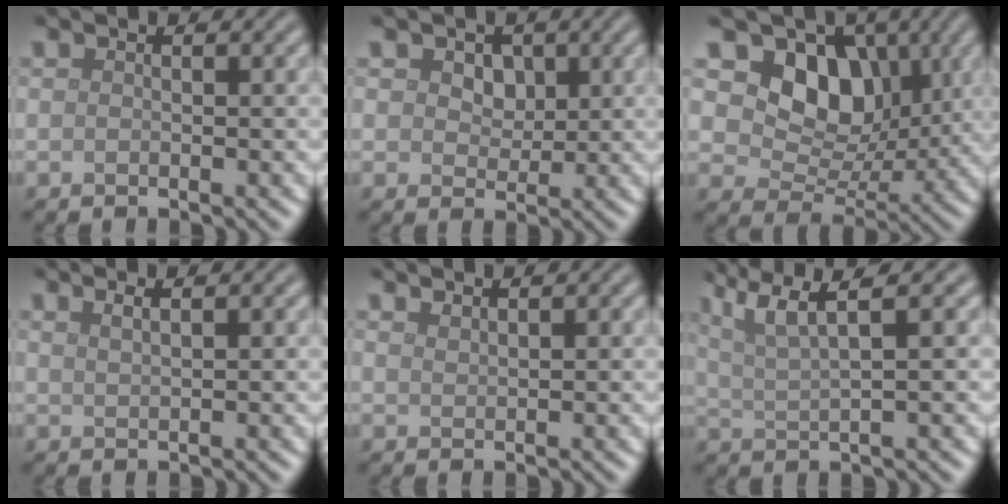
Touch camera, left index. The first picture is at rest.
{"total": 3.2, "force": [1.4, 2.3, 1.7], "torque": [-0.038, 0.003, 0.015]}
{"total": 7.7, "force": [2.6, 5.8, 4.4], "torque": [-0.065, -0.014, 0.030]}
{"total": 1.6, "force": [1.1, 0.6, 1.0], "torque": [-0.009, 0.005, 0.010]}
{"total": 0.9, "force": [0.9, 0.1, 0.2], "torque": [-0.002, 0.000, 0.019]}
{"total": 5.4, "force": [2.9, 1.0, 4.4], "torque": [-0.077, 0.012, 0.055]}